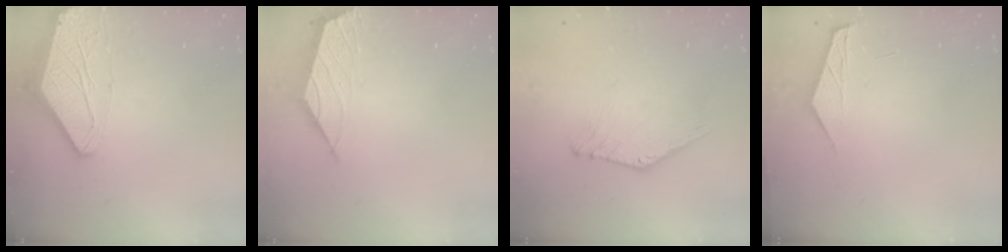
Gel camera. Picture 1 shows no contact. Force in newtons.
{"total": 2.2, "press": 2.1, "slide": 0.5}
{"total": 2.0, "press": 2.0, "slide": 0.0}
{"total": 2.7, "press": 2.7, "slide": 0.4}